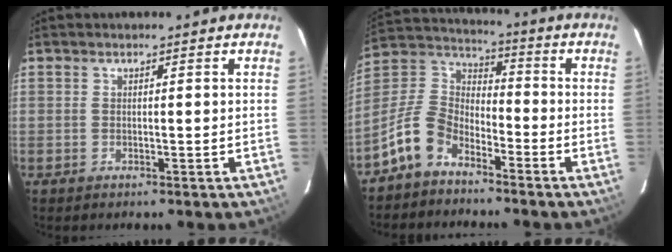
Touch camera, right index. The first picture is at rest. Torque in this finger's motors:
{"motor_torque": [0.56, -0.66, 0.31, 0.00]}